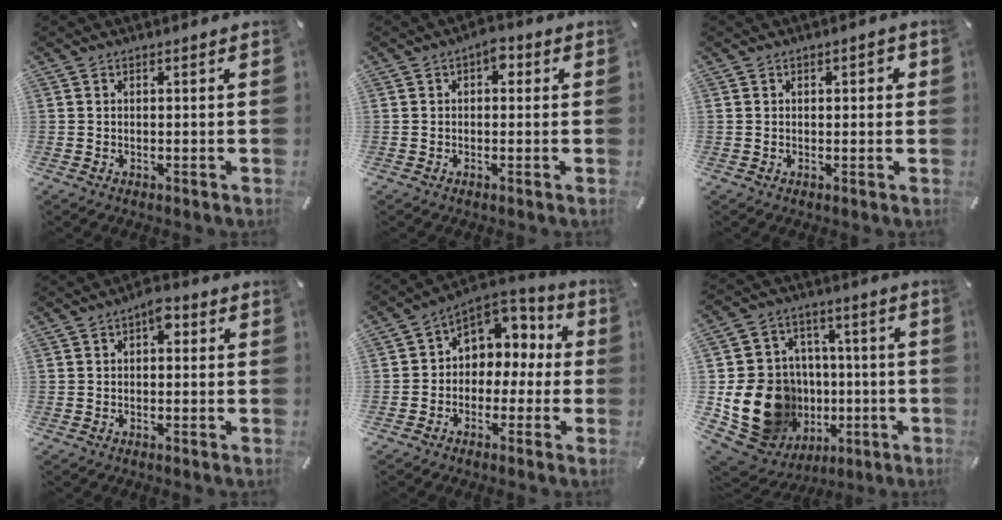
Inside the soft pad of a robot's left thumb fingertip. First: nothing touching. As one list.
[{"total": 3.1, "force": [0.5, 2.0, 2.3], "torque": [-0.024, 0.003, 0.000]}, {"total": 1.7, "force": [0.2, 0.9, 1.4], "torque": [-0.020, 0.004, 0.000]}, {"total": 3.5, "force": [0.6, 2.0, 2.7], "torque": [-0.033, 0.004, 0.002]}, {"total": 8.4, "force": [2.2, 7.4, 3.2], "torque": [-0.046, -0.017, 0.043]}, {"total": 21.7, "force": [-3.4, 18.6, 10.6], "torque": [-0.197, 0.004, -0.010]}]